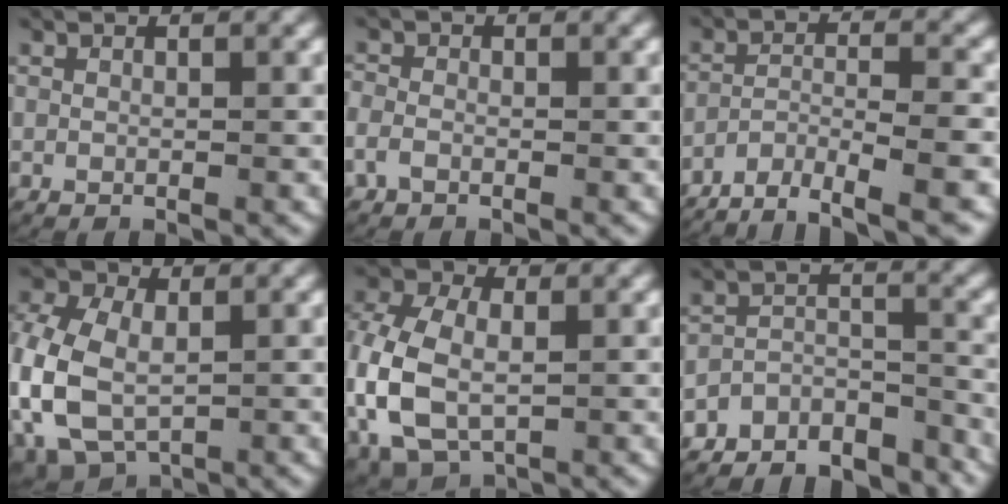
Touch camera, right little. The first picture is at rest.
{"total": 1.7, "force": [-1.0, 1.2, 0.7], "torque": [-0.023, -0.005, -0.018]}
{"total": 9.1, "force": [-7.6, 3.0, 3.9], "torque": [-0.064, -0.022, -0.117]}
{"total": 8.6, "force": [-1.0, 7.0, 4.9], "torque": [-0.153, -0.034, 0.000]}
{"total": 7.8, "force": [-0.7, 6.0, 4.9], "torque": [-0.149, -0.025, 0.006]}
{"total": 8.7, "force": [-7.4, 3.5, 2.8], "torque": [-0.039, -0.012, -0.122]}